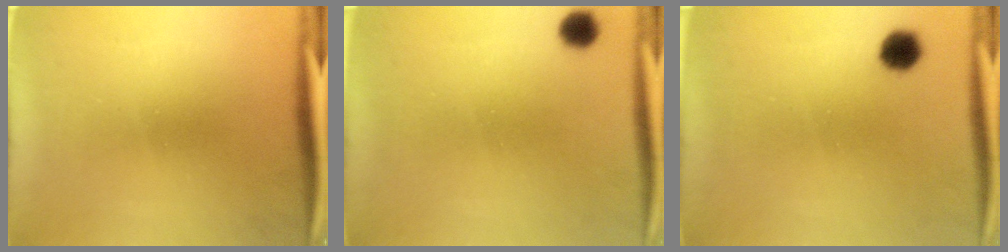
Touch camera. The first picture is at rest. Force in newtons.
{"total": 3.6}
{"total": 4.1}